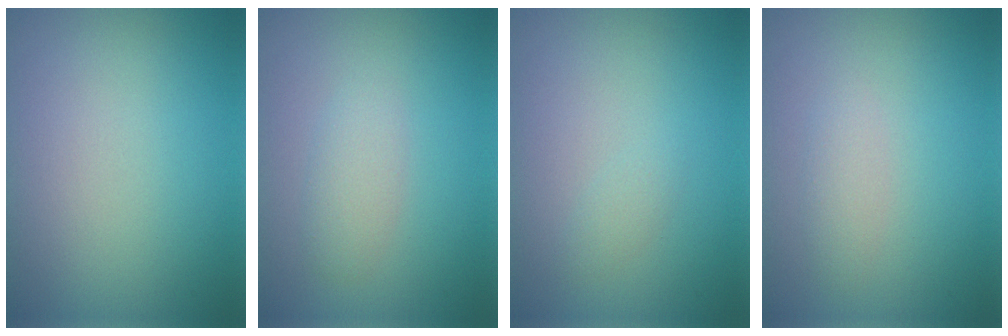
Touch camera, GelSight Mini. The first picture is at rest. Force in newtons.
{"total": 1.7, "press": 1.7, "slide": 0.1}
{"total": 0.7, "press": 0.7, "slide": 0.0}
{"total": 1.2, "press": 1.2, "slide": 0.1}